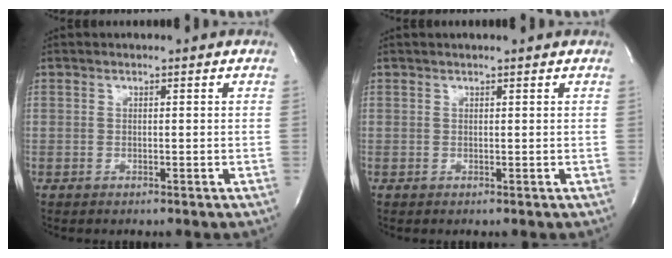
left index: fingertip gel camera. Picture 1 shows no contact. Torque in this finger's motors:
{"motor_torque": [0.84, -0.85, 0.21, 0.07]}